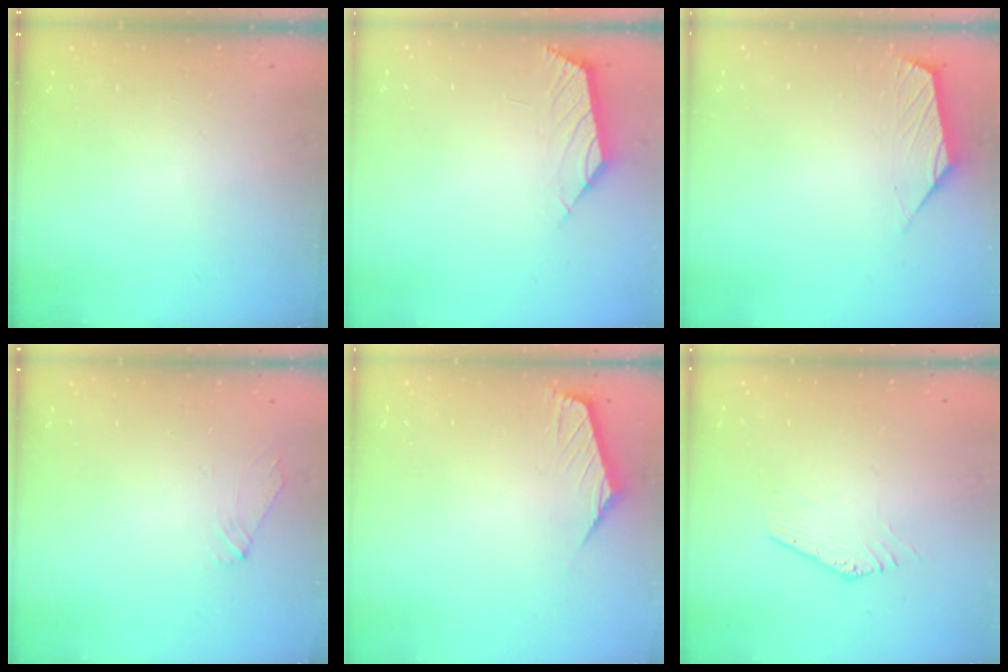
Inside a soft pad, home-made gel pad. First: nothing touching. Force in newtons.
{"total": 2.1, "press": 2.0, "slide": 0.3}
{"total": 1.5, "press": 1.5, "slide": 0.3}
{"total": 2.7, "press": 2.6, "slide": 0.5}
{"total": 1.3, "press": 1.2, "slide": 0.5}
{"total": 1.4, "press": 1.4, "slide": 0.1}